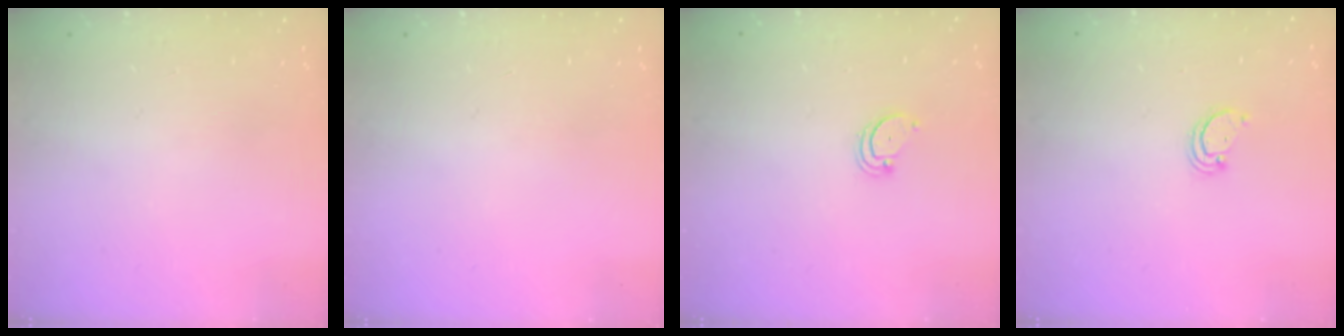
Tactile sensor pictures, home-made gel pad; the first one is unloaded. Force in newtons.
{"total": 0.0}
{"total": 1.8, "press": 1.8, "slide": 0.2}
{"total": 2.2, "press": 2.2, "slide": 0.1}